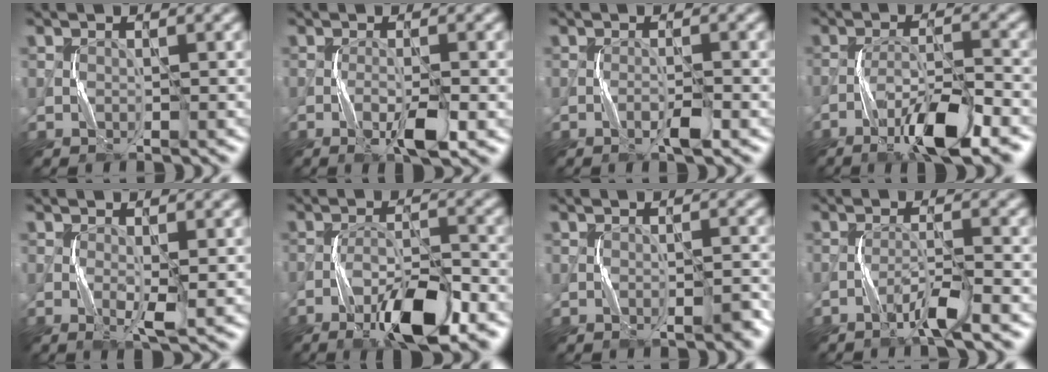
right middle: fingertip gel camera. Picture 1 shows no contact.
{"total": 3.3, "force": [-1.4, 0.4, 2.9], "torque": [-0.055, 0.000, -0.026]}
{"total": 1.6, "force": [-0.9, 0.1, 1.3], "torque": [-0.022, 0.004, -0.018]}
{"total": 6.7, "force": [-4.3, 1.3, 5.0], "torque": [-0.091, 0.003, -0.073]}
{"total": 1.8, "force": [-0.1, 0.2, 1.8], "torque": [-0.038, -0.003, -0.002]}
{"total": 7.7, "force": [-4.8, 1.9, 5.7], "torque": [-0.099, 0.003, -0.079]}
{"total": 1.7, "force": [-0.8, 0.6, 1.4], "torque": [-0.019, 0.002, -0.011]}
{"total": 2.5, "force": [-1.8, -0.2, 1.7], "torque": [-0.033, 0.009, -0.040]}